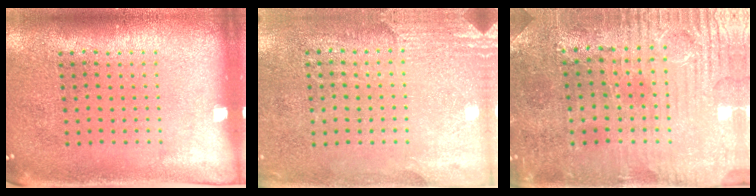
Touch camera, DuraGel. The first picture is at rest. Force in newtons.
{"total": 2.7, "press": 2.5, "slide": 1.1}
{"total": 2.2, "press": 2.2, "slide": 0.5}